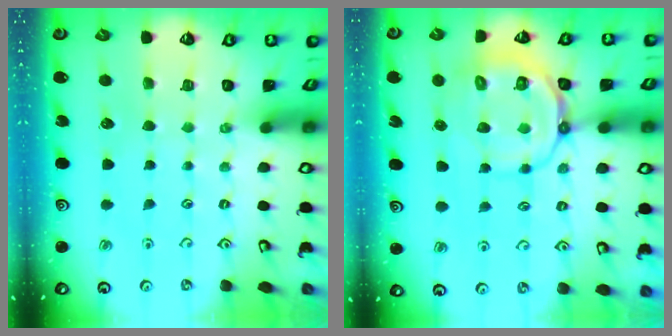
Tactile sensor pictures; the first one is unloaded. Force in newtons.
{"total": 12.1, "press": 12.0, "slide": 2.0}